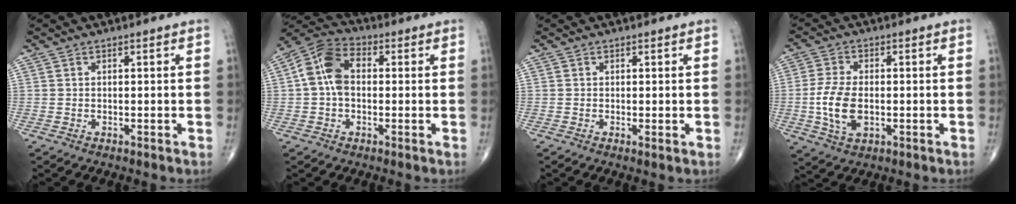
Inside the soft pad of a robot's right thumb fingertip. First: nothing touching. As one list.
[{"total": 9.2, "force": [0.5, 6.1, 6.9], "torque": [-0.130, 0.030, -0.001]}, {"total": 0.6, "force": [0.0, 0.1, 0.6], "torque": [-0.014, -0.004, -0.003]}, {"total": 8.4, "force": [-1.1, 4.8, 6.8], "torque": [-0.141, -0.001, -0.020]}]